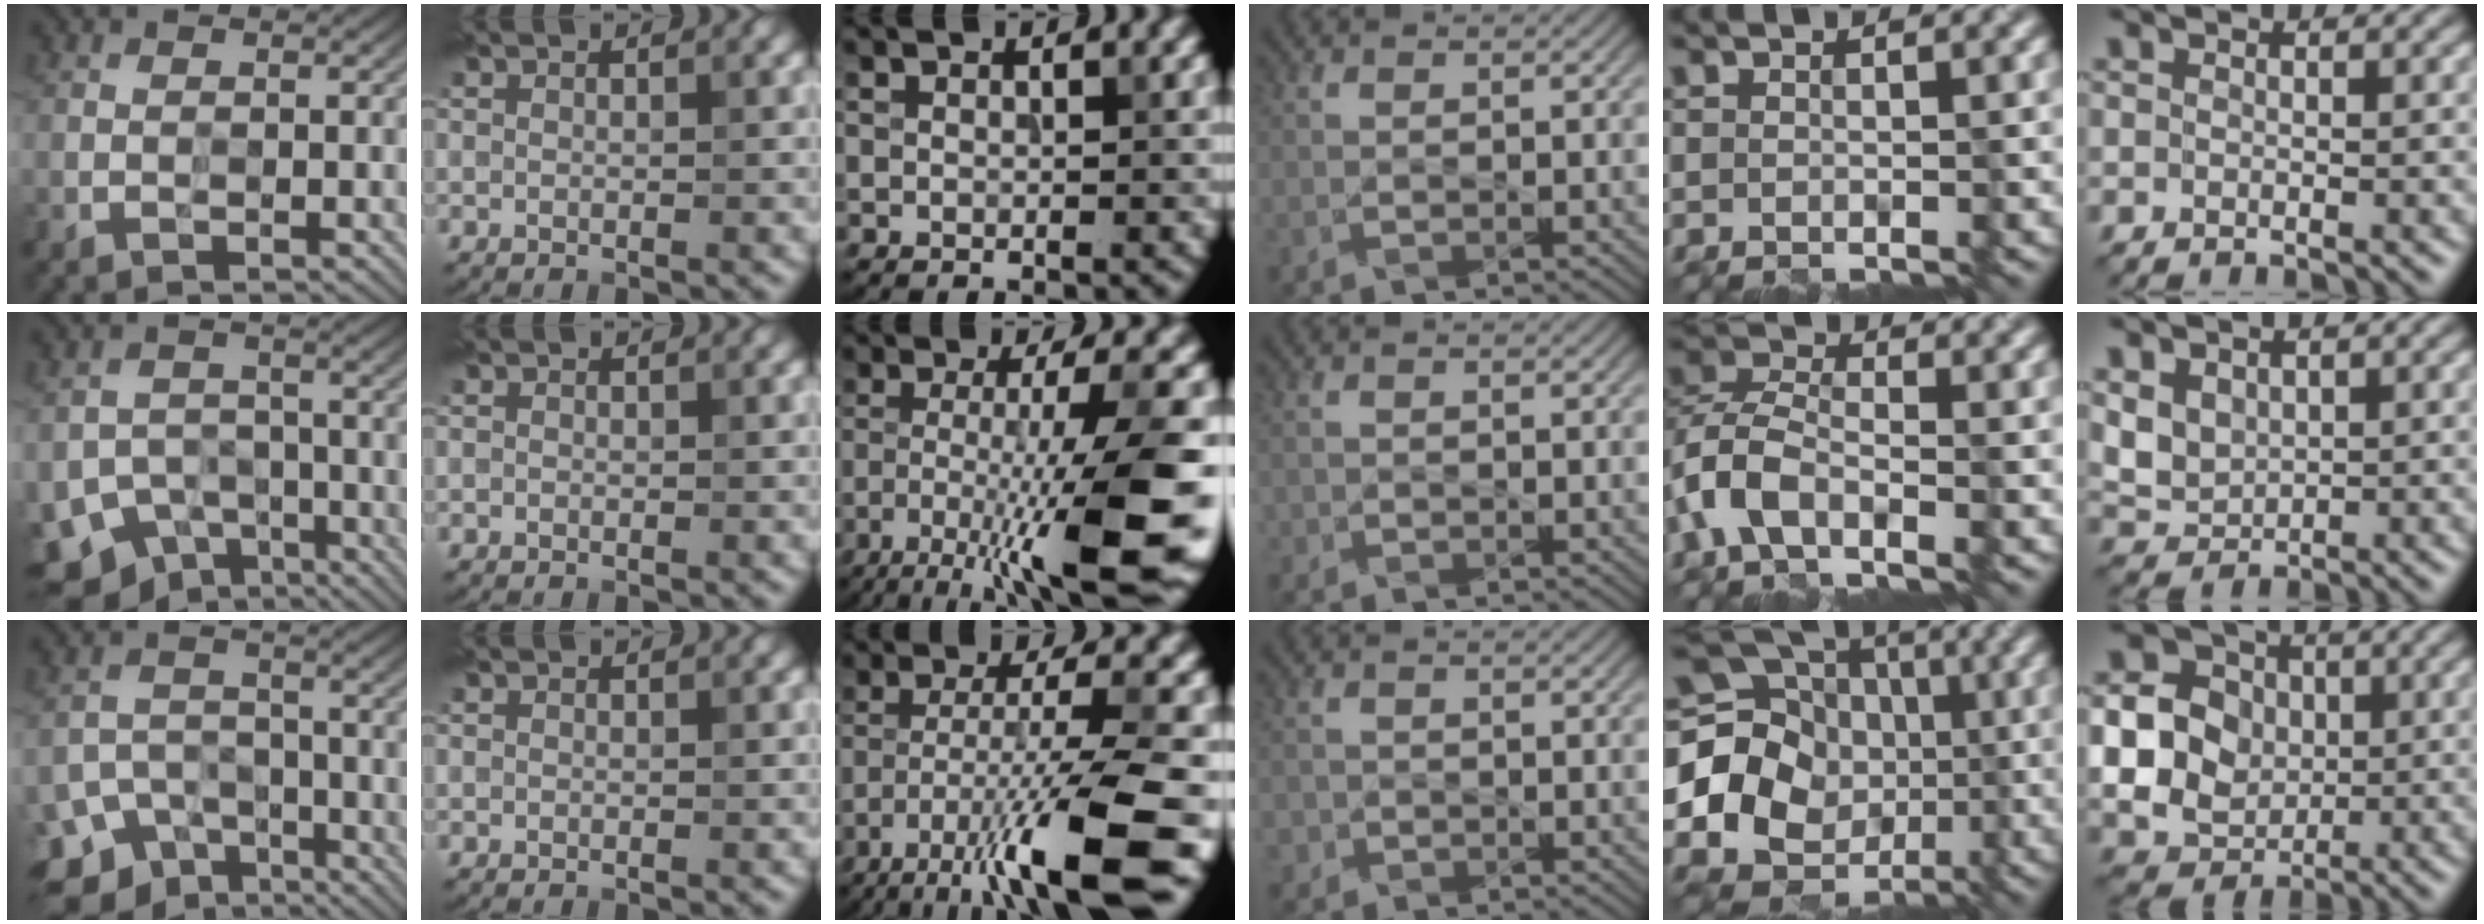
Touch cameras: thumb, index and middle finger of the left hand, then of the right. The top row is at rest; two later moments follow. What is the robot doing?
{"motion": "wipe", "object": "plastic plate"}